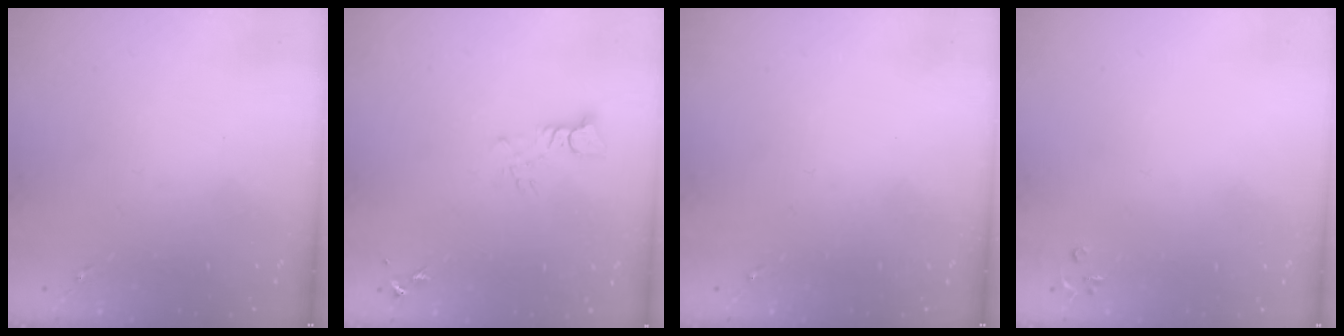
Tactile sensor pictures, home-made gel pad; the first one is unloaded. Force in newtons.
{"total": 3.2, "press": 3.2, "slide": 0.2}
{"total": 0.0}
{"total": 3.3, "press": 3.3, "slide": 0.3}